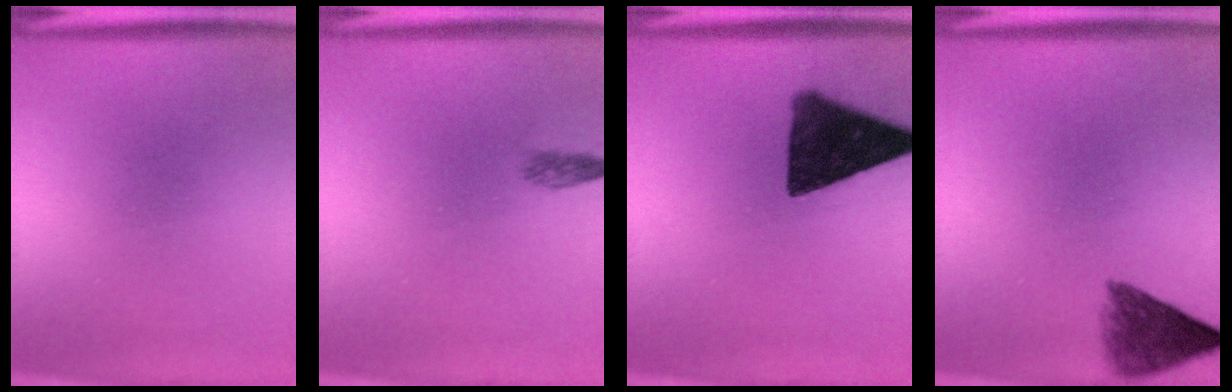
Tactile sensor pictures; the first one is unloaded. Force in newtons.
{"total": 1.3}
{"total": 13.2}
{"total": 5.3}